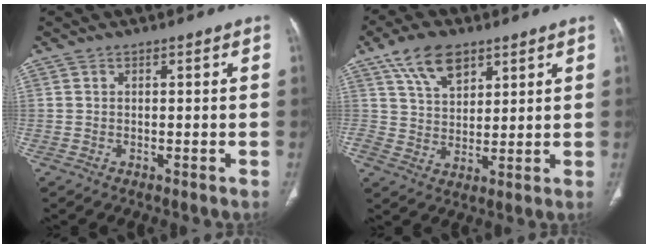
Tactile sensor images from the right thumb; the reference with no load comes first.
{"total": 9.5, "force": [5.8, 5.3, 5.5], "torque": [-0.081, -0.017, 0.109]}